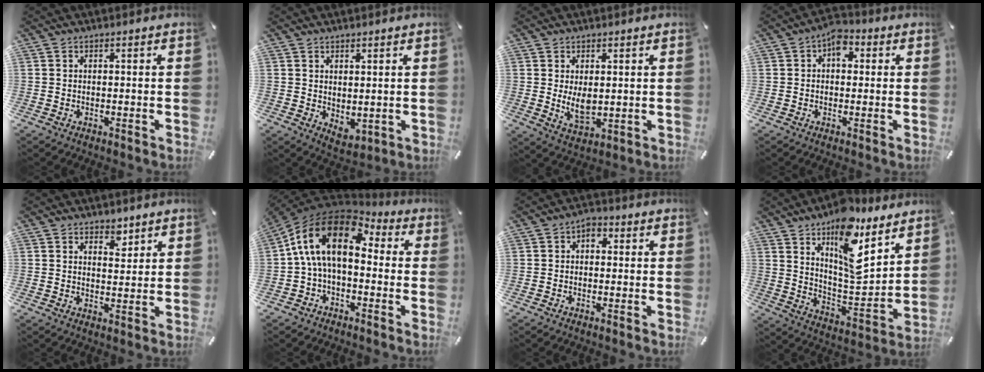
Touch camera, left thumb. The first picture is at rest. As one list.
[{"total": 2.7, "force": [2.0, 1.8, 0.6], "torque": [-0.007, -0.008, 0.037]}, {"total": 6.2, "force": [0.7, 3.9, 4.8], "torque": [-0.094, -0.008, 0.011]}, {"total": 4.8, "force": [0.6, 3.4, 3.3], "torque": [-0.042, 0.005, 0.005]}, {"total": 3.4, "force": [2.5, 2.1, 1.0], "torque": [0.009, -0.017, 0.040]}, {"total": 14.9, "force": [2.2, 9.1, 11.5], "torque": [-0.238, 0.007, 0.030]}, {"total": 2.5, "force": [-0.4, 1.8, 1.6], "torque": [-0.032, 0.012, -0.010]}, {"total": 16.7, "force": [11.2, 7.0, 10.1], "torque": [-0.148, -0.076, 0.189]}]